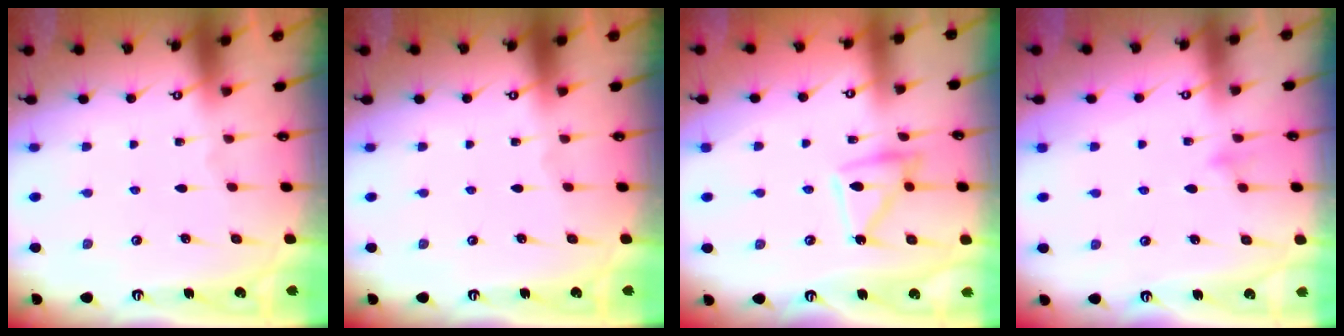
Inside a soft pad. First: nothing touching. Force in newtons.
{"total": 0.0}
{"total": 10.8, "press": 10.7, "slide": 0.9}
{"total": 7.5, "press": 7.5, "slide": 0.6}